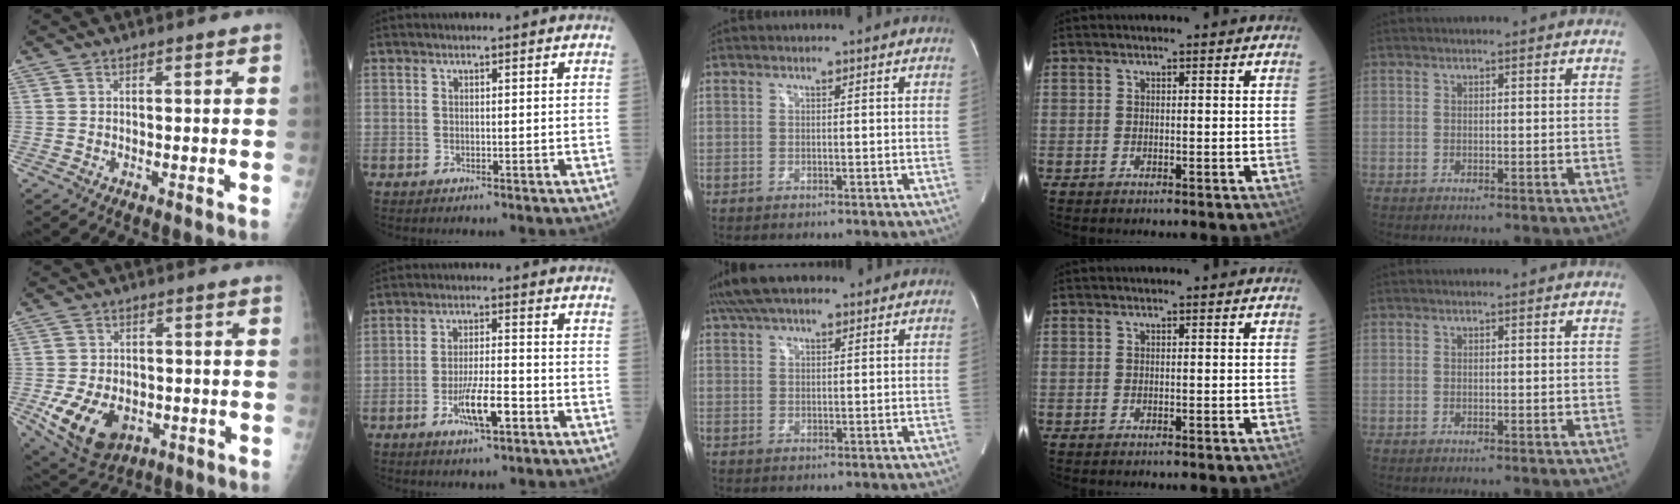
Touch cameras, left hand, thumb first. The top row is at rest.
{"thumb": {"total": 12.8, "force": [-4.1, 8.9, 8.2], "torque": [-0.138, 0.007, -0.050]}, "index": {"total": 6.3, "force": [-3.0, 1.3, 5.4], "torque": [-0.108, -0.007, -0.051]}, "middle": {"total": 8.0, "force": [6.2, 2.5, 4.5], "torque": [-0.082, 0.037, 0.110]}}